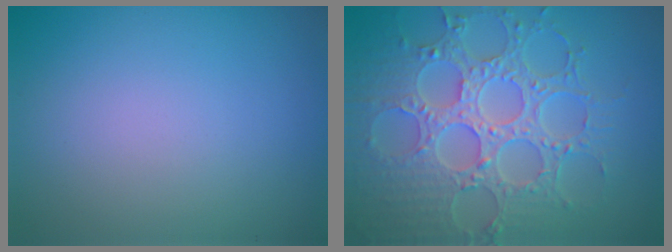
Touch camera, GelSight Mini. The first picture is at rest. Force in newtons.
{"total": 7.7, "press": 6.2, "slide": 4.6}